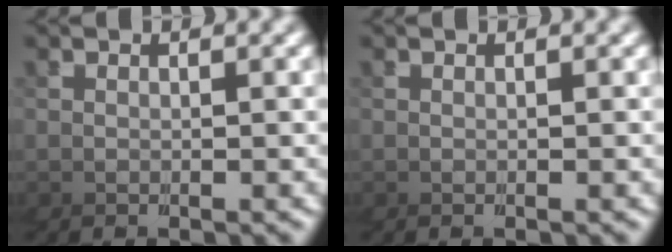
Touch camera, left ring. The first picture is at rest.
{"total": 0.0}